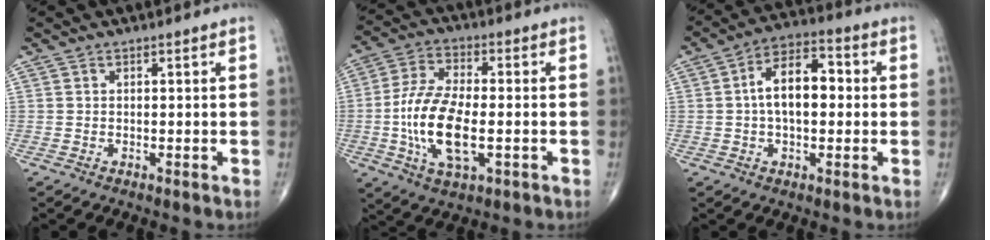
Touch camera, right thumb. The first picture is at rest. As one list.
[{"total": 14.5, "force": [-2.6, 6.4, 12.7], "torque": [-0.256, 0.007, -0.047]}, {"total": 11.0, "force": [0.6, 6.2, 9.1], "torque": [-0.144, 0.027, 0.002]}]